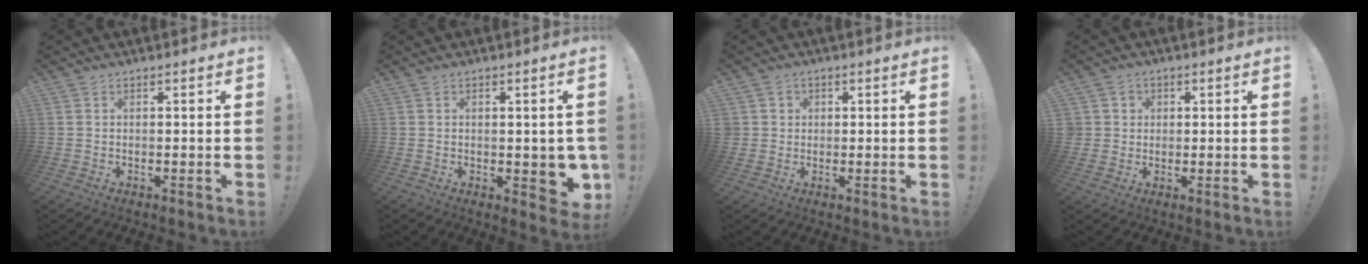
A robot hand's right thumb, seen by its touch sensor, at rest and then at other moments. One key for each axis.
{"total": 6.2, "fx": -0.8, "fy": 3.7, "fz": 4.9, "tx": -0.042, "ty": 0.000, "tz": -0.003}
{"total": 2.7, "fx": 0.8, "fy": 2.5, "fz": 0.2, "tx": 0.002, "ty": -0.005, "tz": 0.013}
{"total": 3.8, "fx": 0.9, "fy": 3.6, "fz": 0.5, "tx": -0.008, "ty": -0.002, "tz": 0.017}